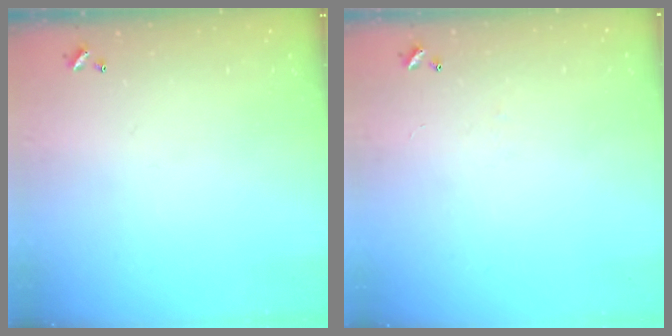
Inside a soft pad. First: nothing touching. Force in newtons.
{"total": 2.7, "press": 2.6, "slide": 0.5}